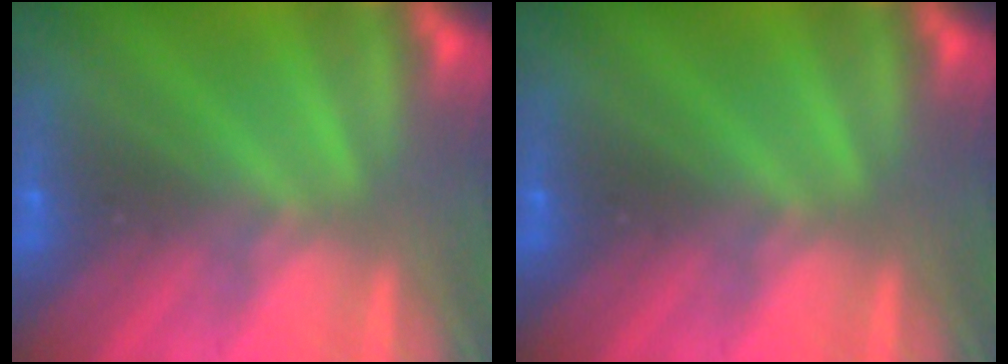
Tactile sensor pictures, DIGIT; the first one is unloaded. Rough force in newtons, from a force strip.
{"total": 0.0}